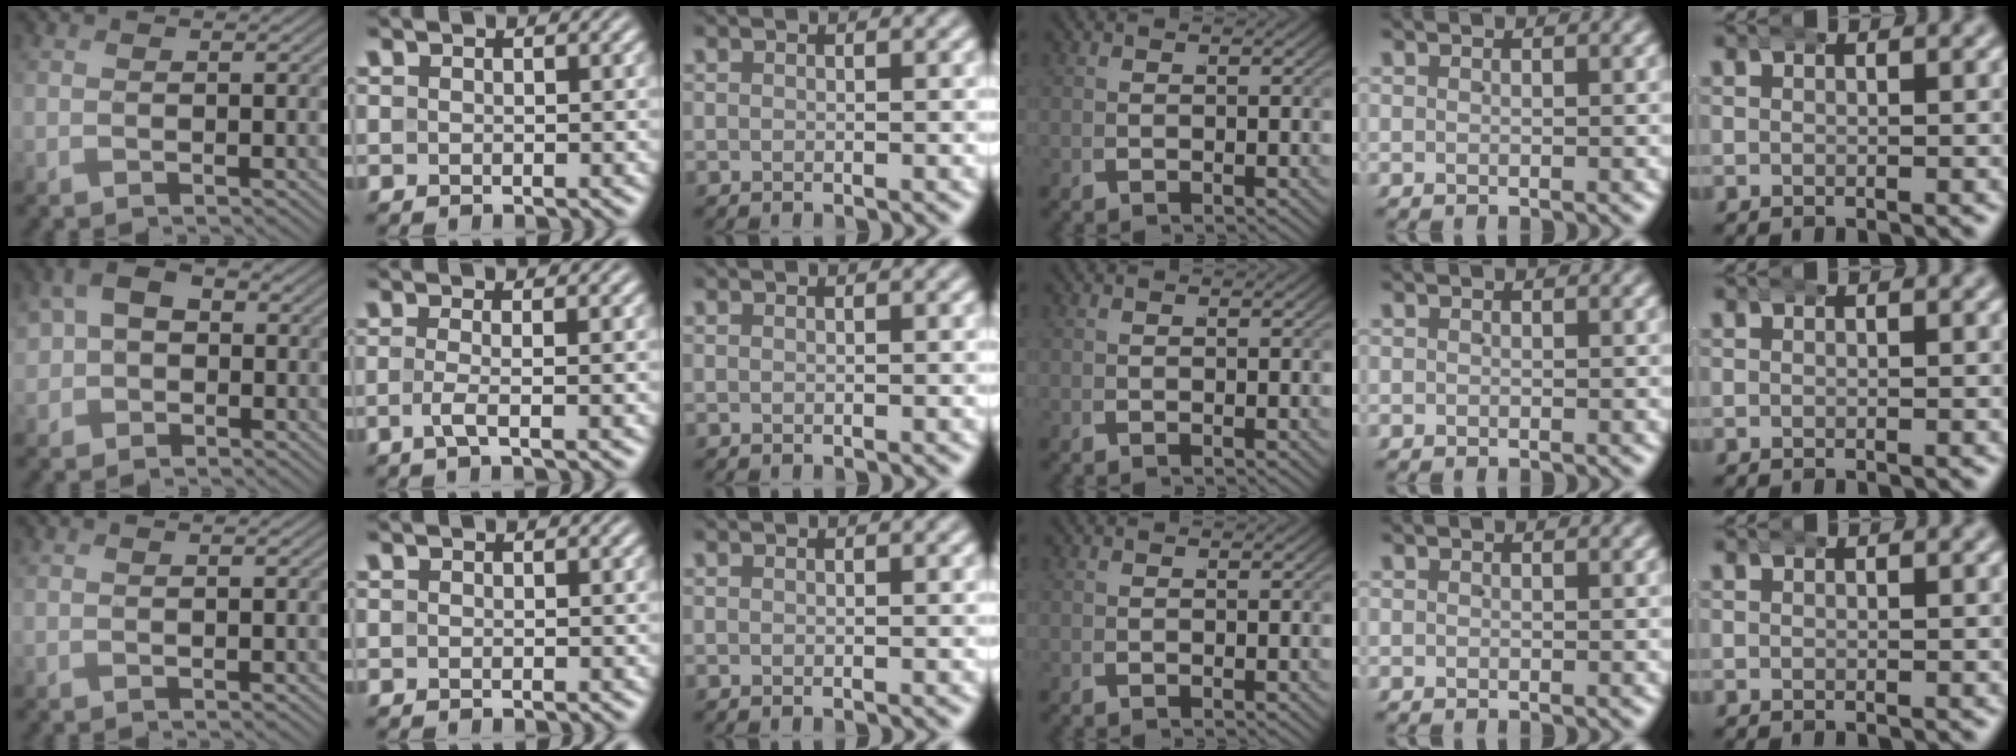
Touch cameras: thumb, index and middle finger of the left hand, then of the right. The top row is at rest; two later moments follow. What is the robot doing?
{"motion": "wrap", "object": "aluminum foil"}